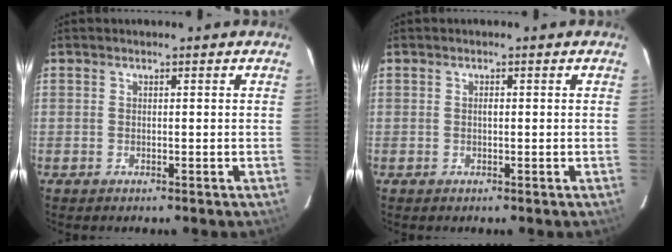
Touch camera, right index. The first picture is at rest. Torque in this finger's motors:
{"motor_torque": [0.15, 0.11, 0.02, 0.02]}